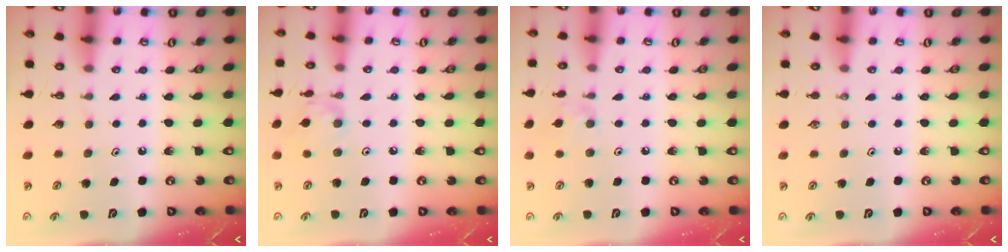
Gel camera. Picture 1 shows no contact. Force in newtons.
{"total": 2.0, "press": 2.0, "slide": 0.3}
{"total": 2.6, "press": 2.6, "slide": 0.5}
{"total": 0.0}